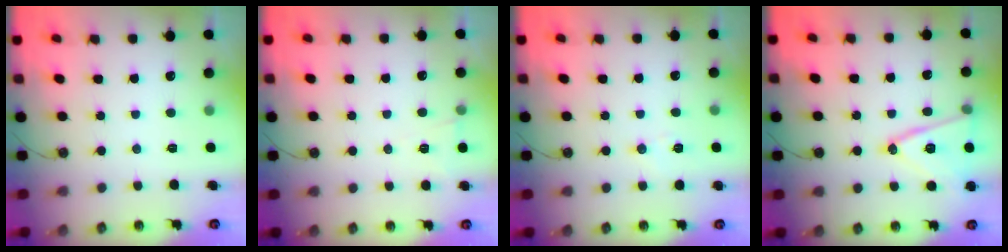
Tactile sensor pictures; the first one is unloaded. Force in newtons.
{"total": 5.6, "press": 3.6, "slide": 4.4}
{"total": 6.1, "press": 5.9, "slide": 1.2}
{"total": 15.1, "press": 14.7, "slide": 3.4}